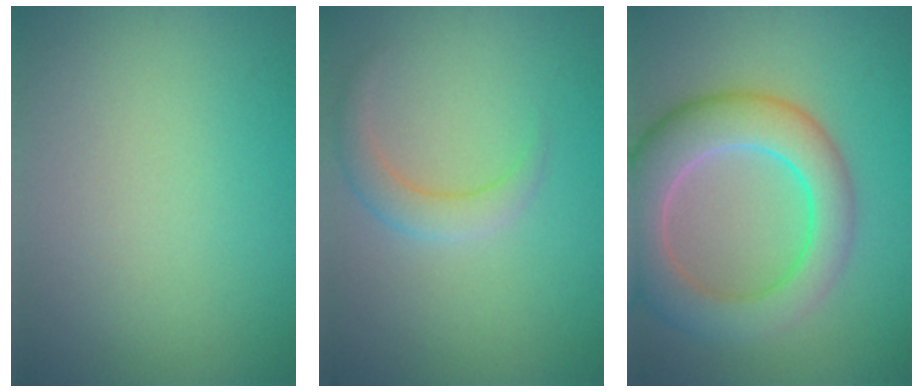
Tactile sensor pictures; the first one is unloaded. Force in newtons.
{"total": 2.2, "press": 2.2, "slide": 0.2}
{"total": 7.6, "press": 7.6, "slide": 0.6}